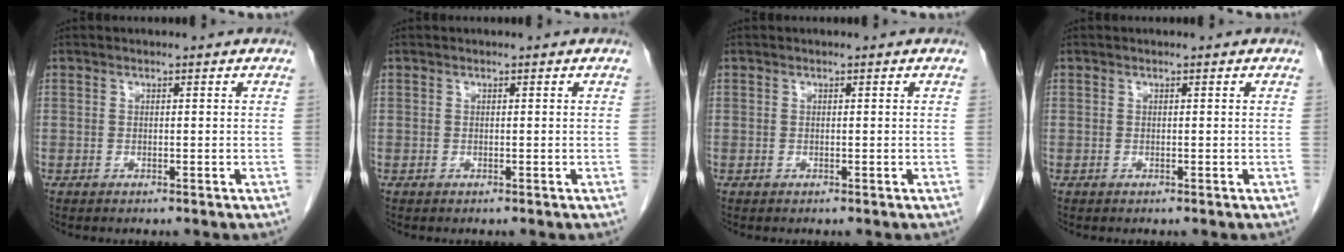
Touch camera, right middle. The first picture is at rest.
{"total": 0.0}
{"total": 0.0}
{"total": 0.0}